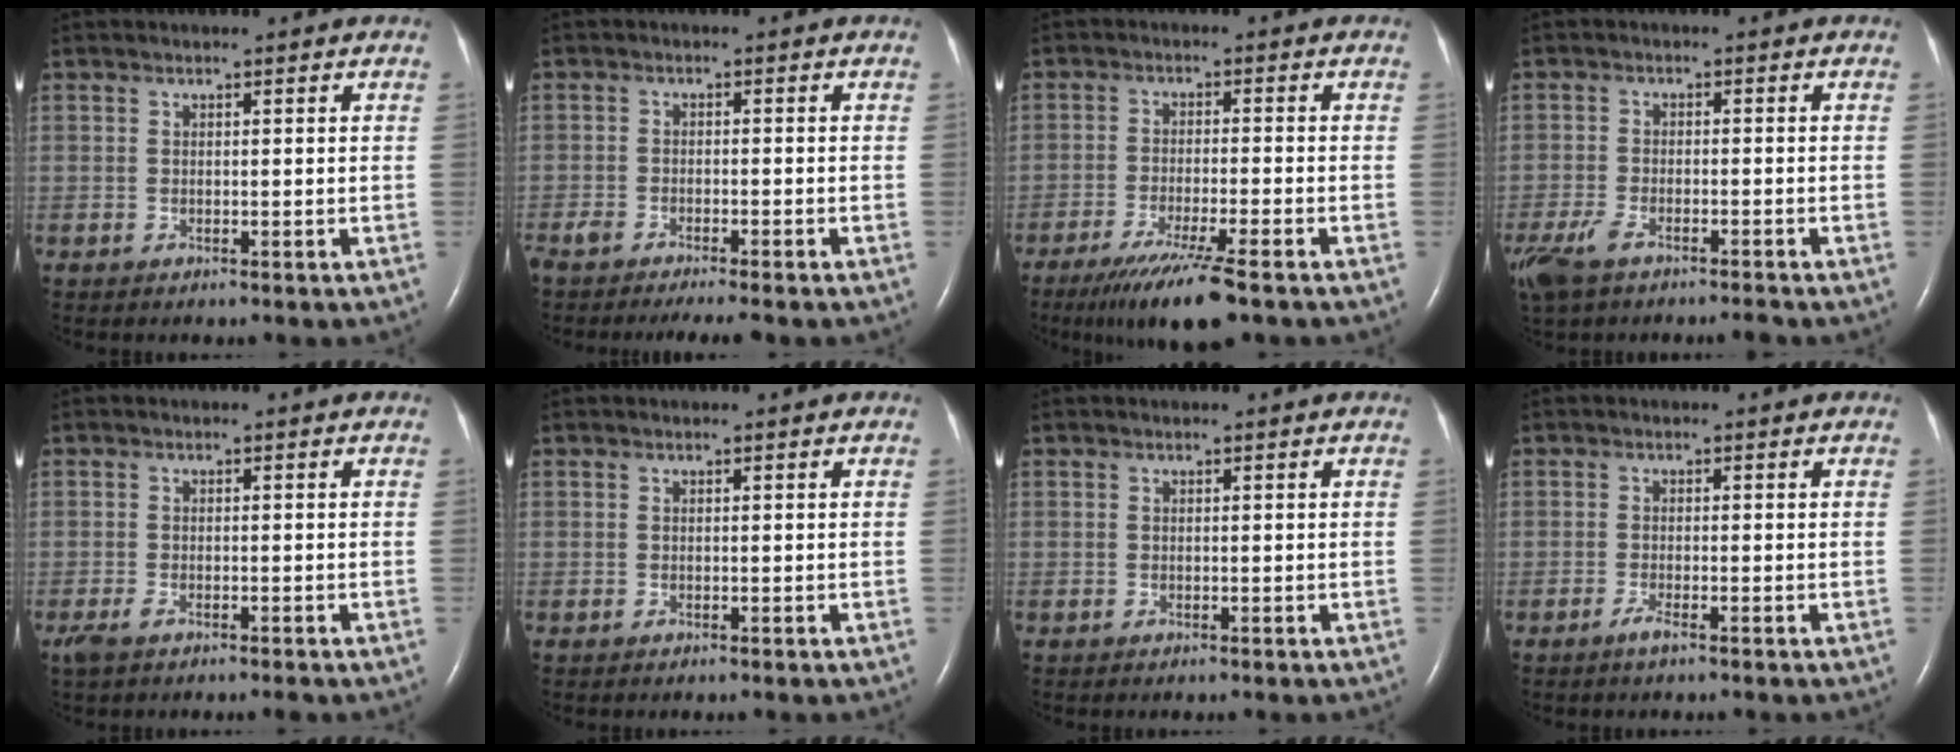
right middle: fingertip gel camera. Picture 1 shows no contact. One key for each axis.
{"total": 8.3, "fx": -7.0, "fy": 1.1, "fz": 4.3, "tx": -0.065, "ty": -0.010, "tz": -0.110}
{"total": 9.4, "fx": -6.5, "fy": -0.1, "fz": 6.7, "tx": -0.116, "ty": -0.026, "tz": -0.107}
{"total": 5.0, "fx": -3.6, "fy": 1.4, "fz": 3.2, "tx": -0.069, "ty": -0.012, "tz": -0.065}
{"total": 3.1, "fx": -2.2, "fy": 0.8, "fz": 2.0, "tx": -0.044, "ty": -0.008, "tz": -0.038}
{"total": 0.0}
{"total": 0.0}
{"total": 1.4, "fx": -0.9, "fy": -0.1, "fz": 1.0, "tx": -0.026, "ty": -0.003, "tz": -0.020}